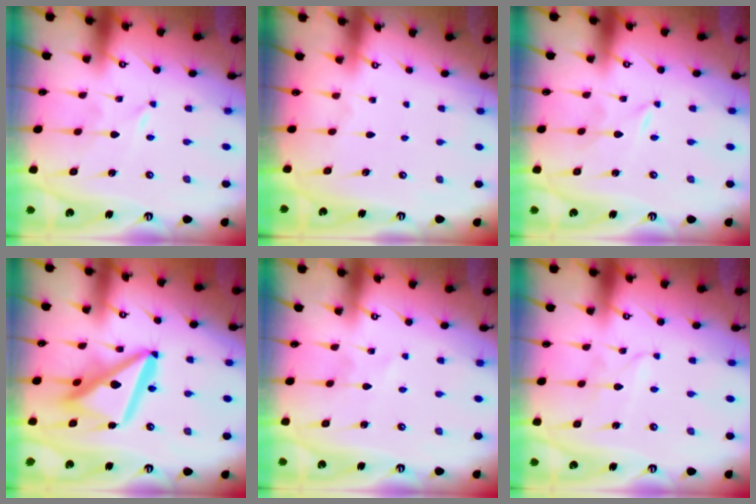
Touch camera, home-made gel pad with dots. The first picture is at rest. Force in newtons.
{"total": 0.5, "press": 0.5, "slide": 0.1}
{"total": 0.0}
{"total": 17.8, "press": 17.7, "slide": 1.9}
{"total": 1.2, "press": 1.2, "slide": 0.1}
{"total": 1.8, "press": 1.7, "slide": 0.2}